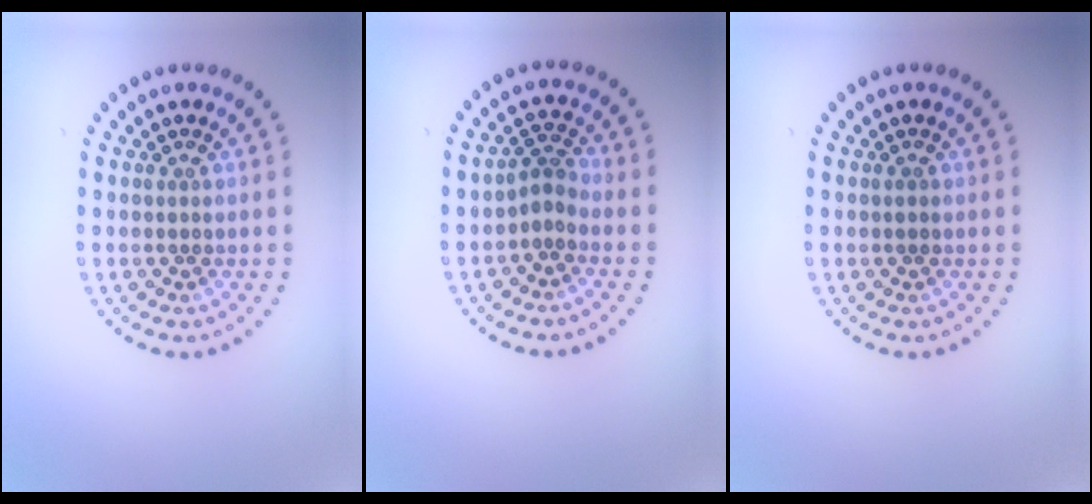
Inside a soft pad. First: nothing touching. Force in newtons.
{"total": 1.9, "press": 1.2, "slide": 1.4}
{"total": 0.6, "press": 0.6, "slide": 0.1}